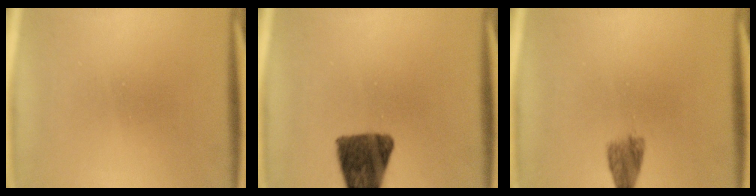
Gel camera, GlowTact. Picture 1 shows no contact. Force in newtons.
{"total": 10.7}
{"total": 2.1}